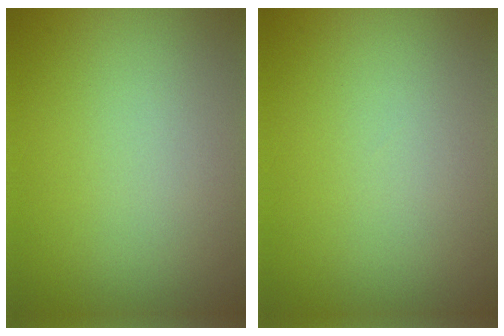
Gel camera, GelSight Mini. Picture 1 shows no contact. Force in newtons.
{"total": 0.0}